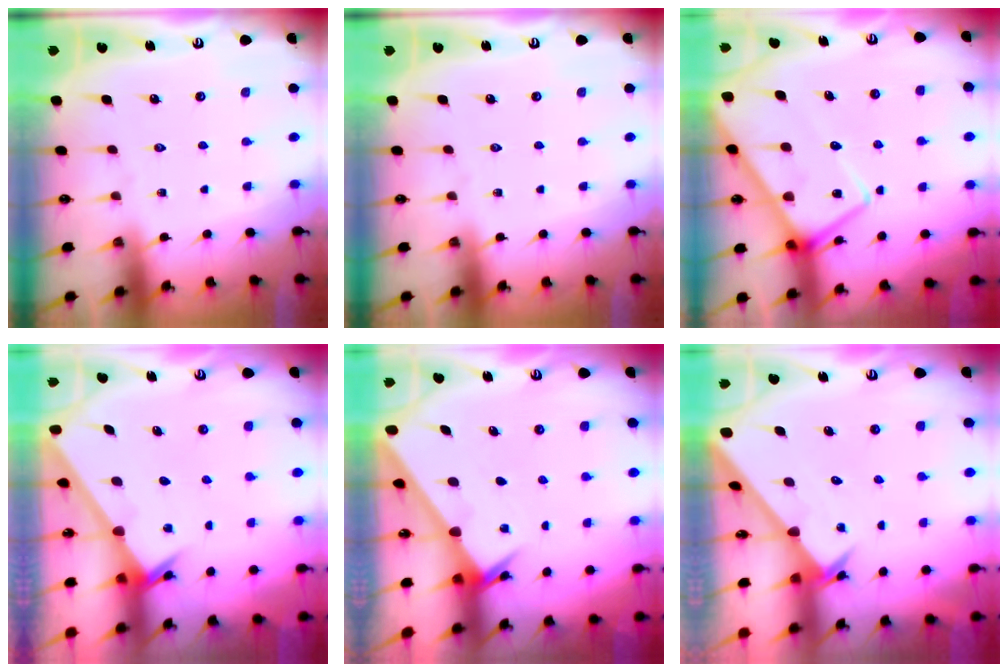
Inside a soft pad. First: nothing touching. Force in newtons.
{"total": 0.0}
{"total": 12.1, "press": 12.1, "slide": 1.3}
{"total": 2.4, "press": 2.4, "slide": 0.2}
{"total": 2.0, "press": 2.0, "slide": 0.1}
{"total": 2.4, "press": 2.4, "slide": 0.2}